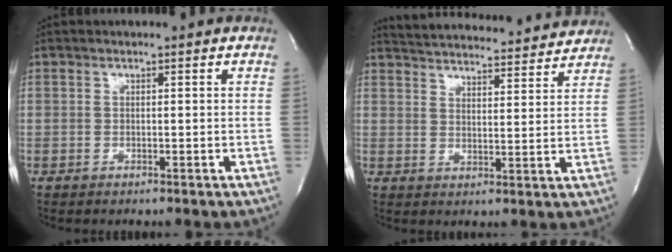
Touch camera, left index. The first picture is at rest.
{"total": 20.5, "force": [19.5, 3.2, 5.2], "torque": [-0.090, -0.006, 0.259]}